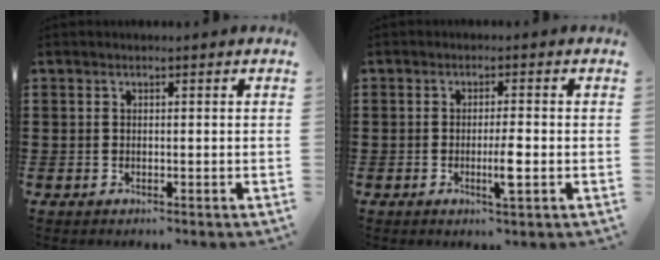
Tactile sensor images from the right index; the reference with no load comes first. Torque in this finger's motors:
{"motor_torque": [1.11, 0.18, 0.47, 0.16]}